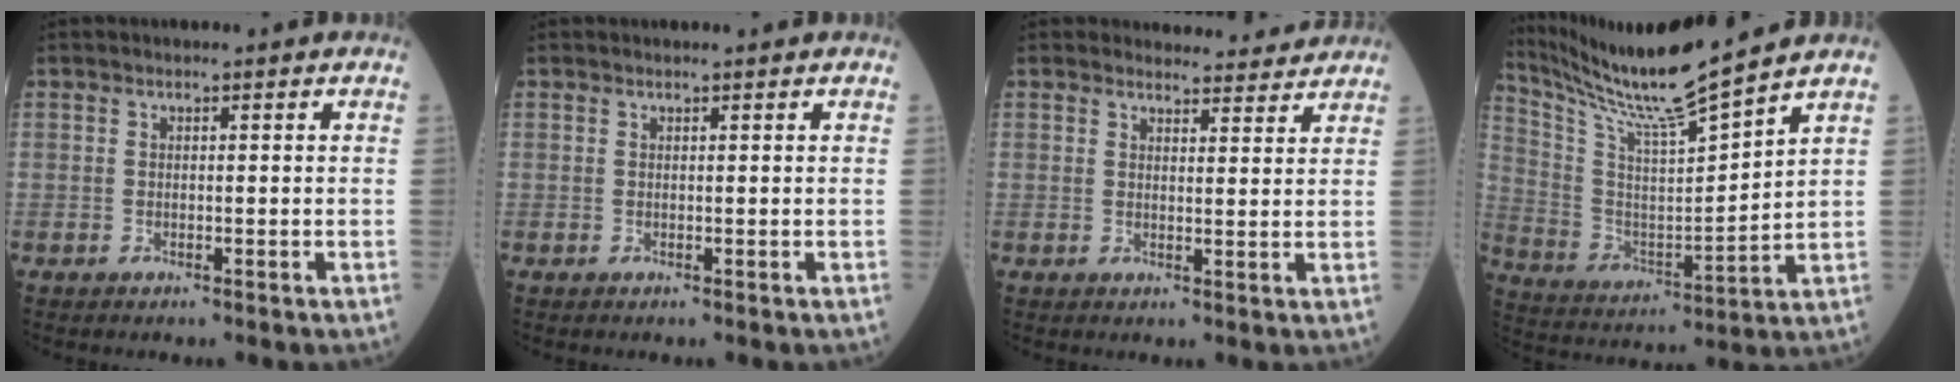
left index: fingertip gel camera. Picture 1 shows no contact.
{"total": 0.5, "force": [0.5, 0.0, 0.1], "torque": [-0.005, 0.001, 0.008]}
{"total": 5.9, "force": [5.8, 1.3, 0.1], "torque": [0.005, -0.001, 0.060]}
{"total": 14.9, "force": [13.4, -2.0, 6.1], "torque": [-0.136, -0.014, 0.255]}